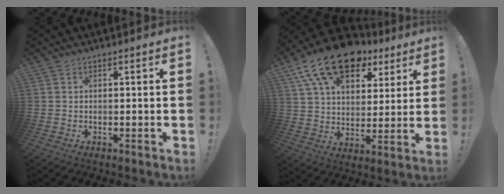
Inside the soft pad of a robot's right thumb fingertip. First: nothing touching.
{"total": 19.5, "force": [12.3, 10.4, 11.1], "torque": [-0.186, -0.076, 0.220]}